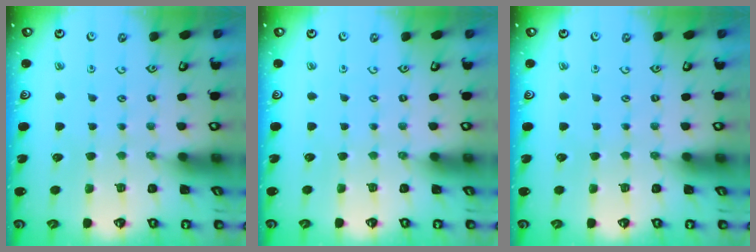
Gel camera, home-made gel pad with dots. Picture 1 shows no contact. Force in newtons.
{"total": 0.0}
{"total": 0.0}